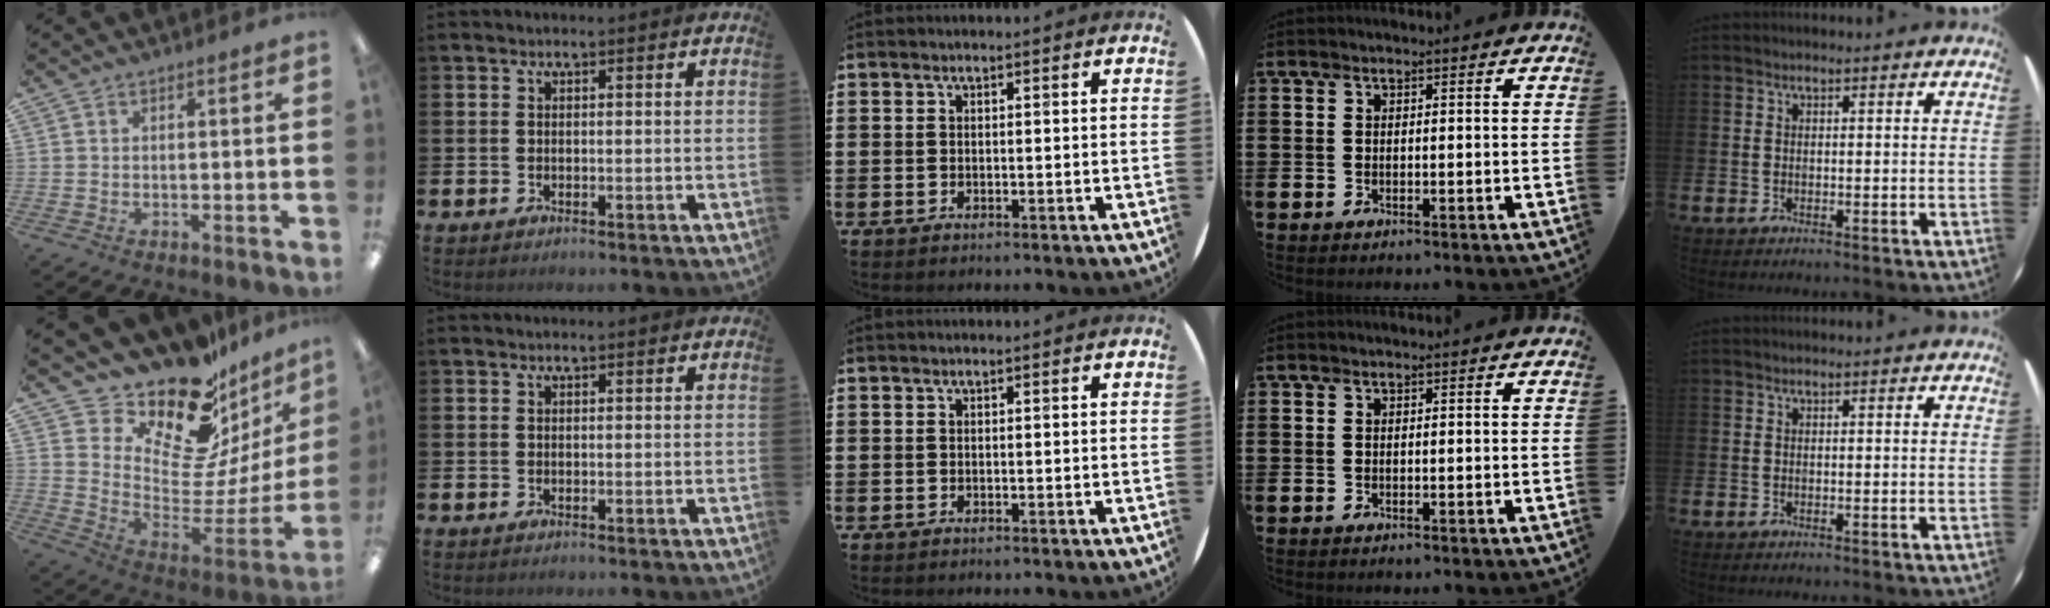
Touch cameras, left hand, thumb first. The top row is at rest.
{"thumb": {"total": 19.2, "force": [16.6, 6.0, 7.5], "torque": [-0.112, -0.166, 0.279]}}